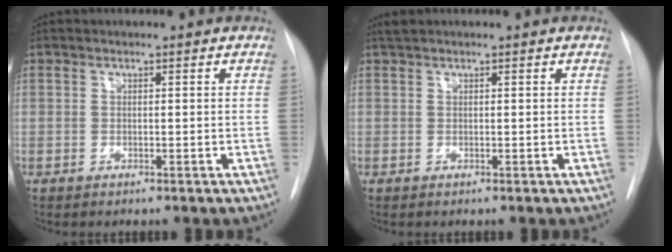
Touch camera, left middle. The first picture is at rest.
{"total": 0.9, "force": [0.8, 0.1, 0.3], "torque": [-0.013, 0.012, 0.019]}